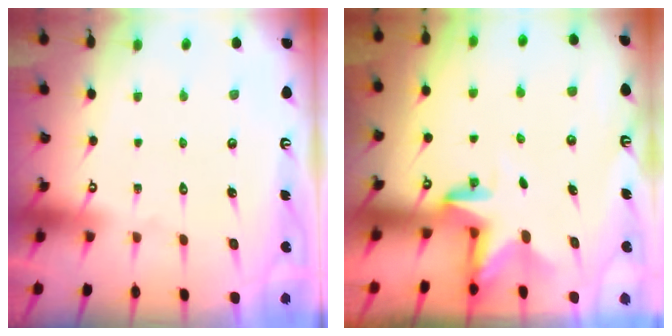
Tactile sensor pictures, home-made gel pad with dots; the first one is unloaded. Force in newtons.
{"total": 2.9, "press": 2.9, "slide": 0.2}